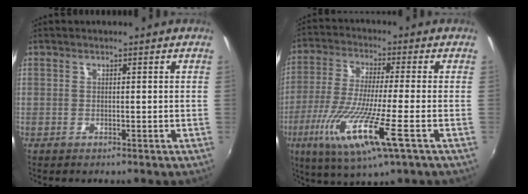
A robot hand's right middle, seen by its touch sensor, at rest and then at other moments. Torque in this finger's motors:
{"motor_torque": [1.71, -0.43, 1.05, 0.21]}